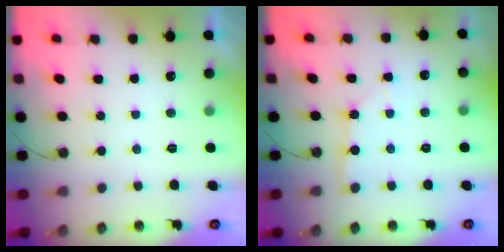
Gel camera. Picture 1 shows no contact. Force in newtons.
{"total": 1.5, "press": 1.5, "slide": 0.2}